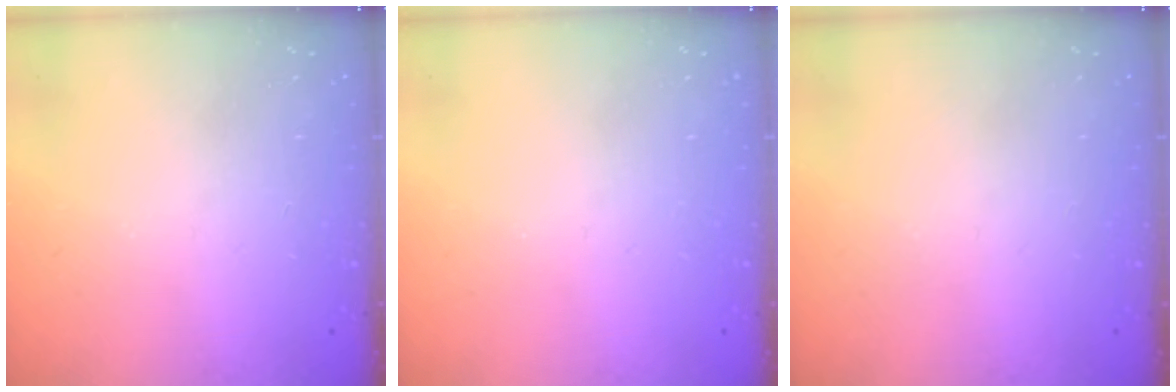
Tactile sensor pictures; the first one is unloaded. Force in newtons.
{"total": 0.0}
{"total": 0.0}